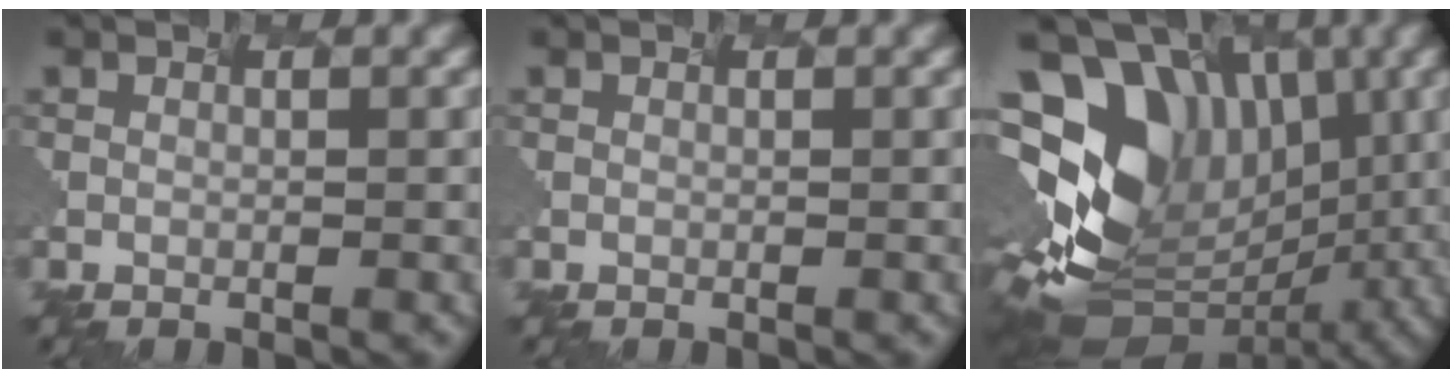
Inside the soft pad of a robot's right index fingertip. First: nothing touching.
{"total": 0.0}
{"total": 15.0, "force": [-0.2, 12.0, 9.0], "torque": [-0.170, 0.014, 0.017]}